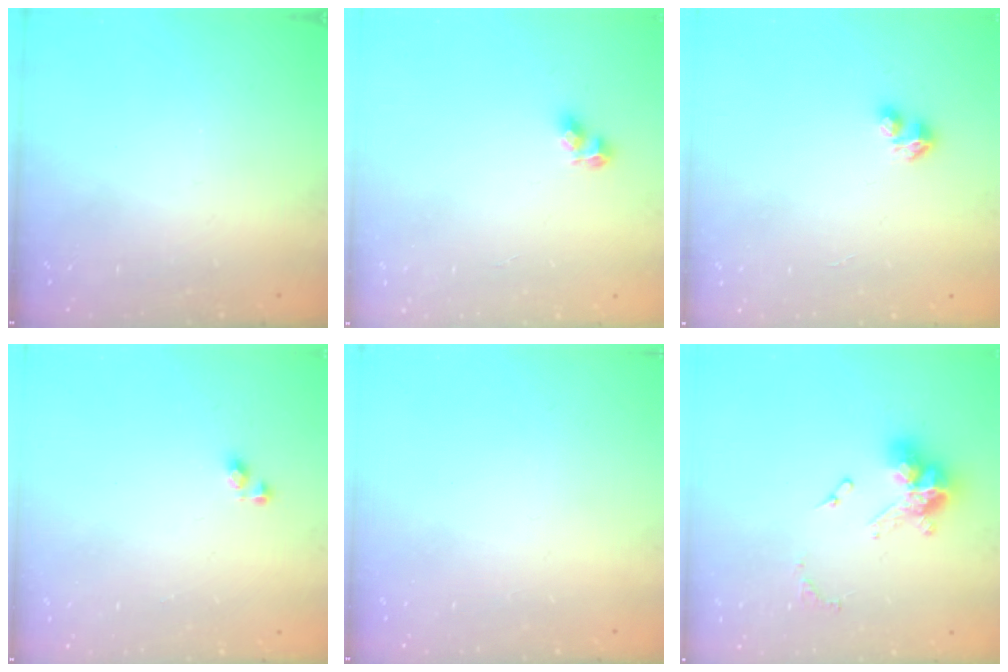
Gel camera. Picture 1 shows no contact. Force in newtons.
{"total": 5.2, "press": 5.2, "slide": 0.4}
{"total": 3.2, "press": 3.2, "slide": 0.3}
{"total": 3.7, "press": 3.7, "slide": 0.5}
{"total": 0.0}
{"total": 12.8, "press": 12.7, "slide": 1.4}